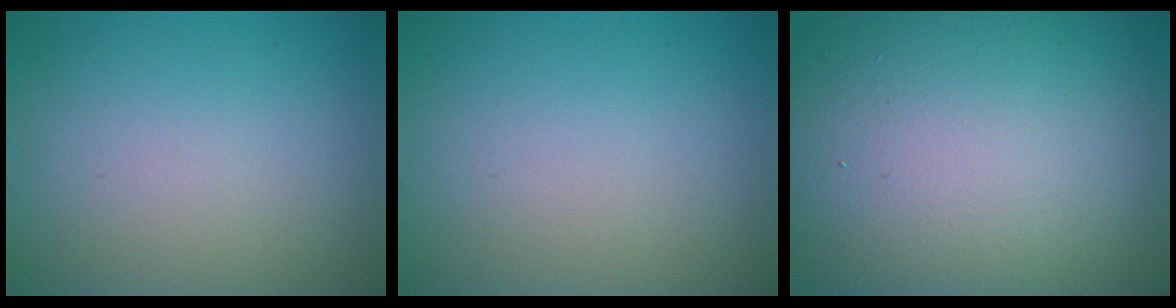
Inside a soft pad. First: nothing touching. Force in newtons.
{"total": 0.0}
{"total": 19.6, "press": 19.5, "slide": 1.3}